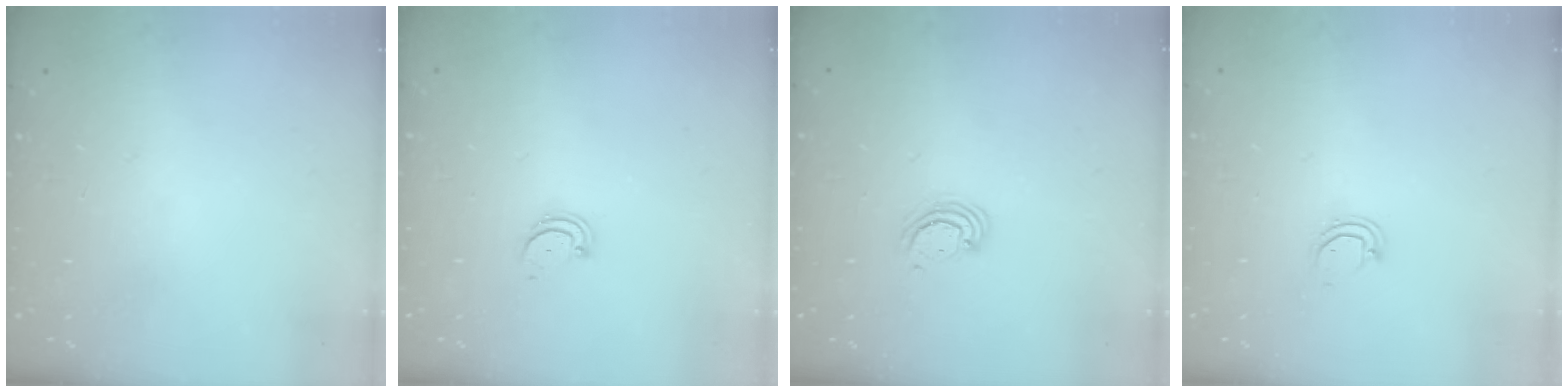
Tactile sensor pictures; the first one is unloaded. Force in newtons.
{"total": 1.9, "press": 1.9, "slide": 0.2}
{"total": 3.2, "press": 3.1, "slide": 0.3}
{"total": 3.6, "press": 3.5, "slide": 0.4}